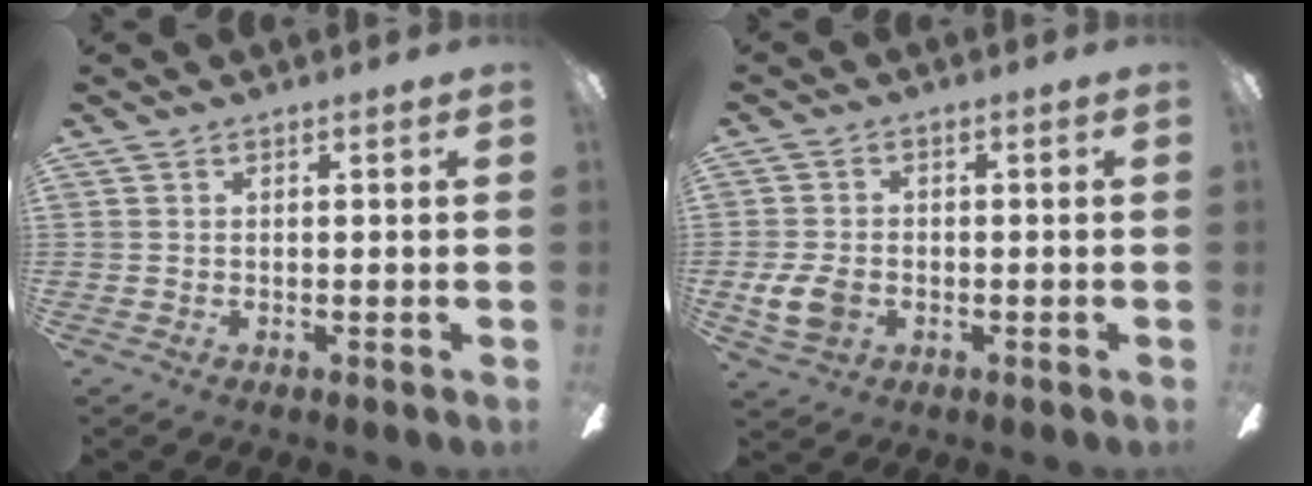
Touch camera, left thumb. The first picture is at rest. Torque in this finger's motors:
{"motor_torque": [-0.04, 0.83, 0.24, -0.26, 0.02]}